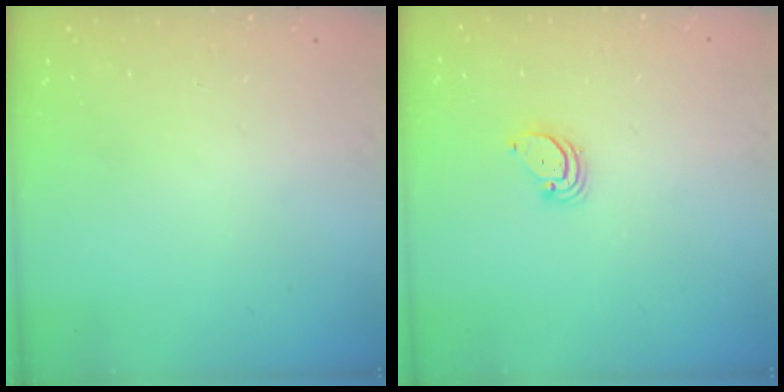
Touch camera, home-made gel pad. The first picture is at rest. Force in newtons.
{"total": 2.0, "press": 2.0, "slide": 0.1}